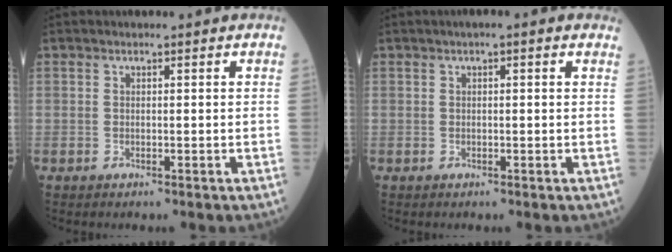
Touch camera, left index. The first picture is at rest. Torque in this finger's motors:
{"motor_torque": [-0.02, 0.03, 0.00, -0.01]}